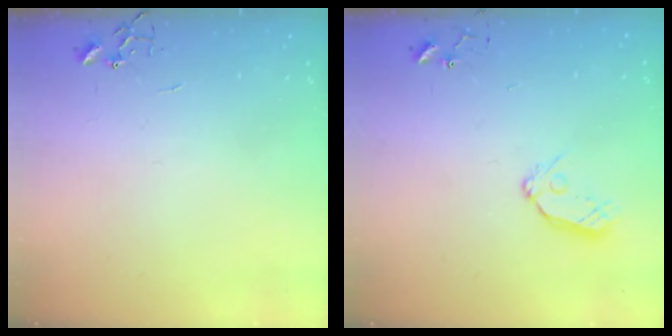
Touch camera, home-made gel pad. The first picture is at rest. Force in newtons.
{"total": 8.4, "press": 8.4, "slide": 0.7}